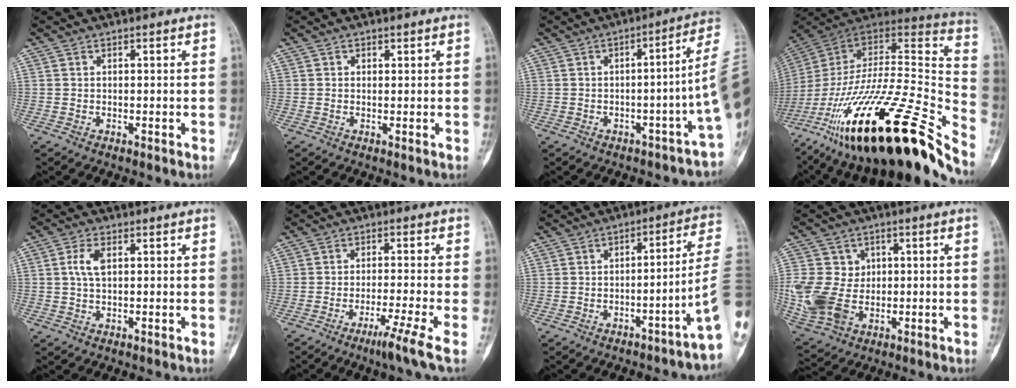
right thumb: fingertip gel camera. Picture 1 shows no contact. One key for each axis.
{"total": 0.7, "fx": 0.4, "fy": 0.5, "fz": 0.1, "tx": 0.006, "ty": -0.001, "tz": 0.004}
{"total": 9.6, "fx": -1.0, "fy": 0.5, "fz": 9.5, "tx": -0.114, "ty": 0.035, "tz": -0.018}
{"total": 39.2, "fx": -22.9, "fy": 10.0, "fz": 30.2, "tx": -0.455, "ty": 0.046, "tz": -0.372}
{"total": 3.7, "fx": 0.8, "fy": 1.9, "fz": 3.1, "tx": -0.075, "ty": 0.005, "tz": 0.018}
{"total": 6.1, "fx": -3.2, "fy": -0.9, "fz": 5.1, "tx": -0.099, "ty": 0.000, "tz": -0.060}
{"total": 8.2, "fx": -1.8, "fy": -1.8, "fz": 7.8, "tx": -0.103, "ty": 0.033, "tz": -0.030}
{"total": 14.3, "fx": -0.8, "fy": 11.6, "fz": 8.3, "tx": -0.163, "ty": -0.002, "tz": 0.002}